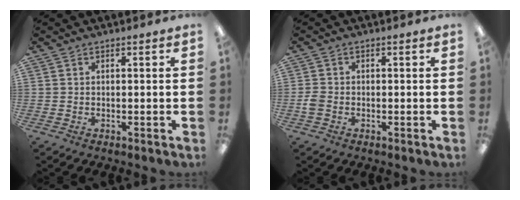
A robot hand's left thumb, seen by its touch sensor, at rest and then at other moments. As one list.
[{"total": 2.5, "force": [-0.9, 1.7, 1.5], "torque": [-0.032, 0.003, -0.017]}]